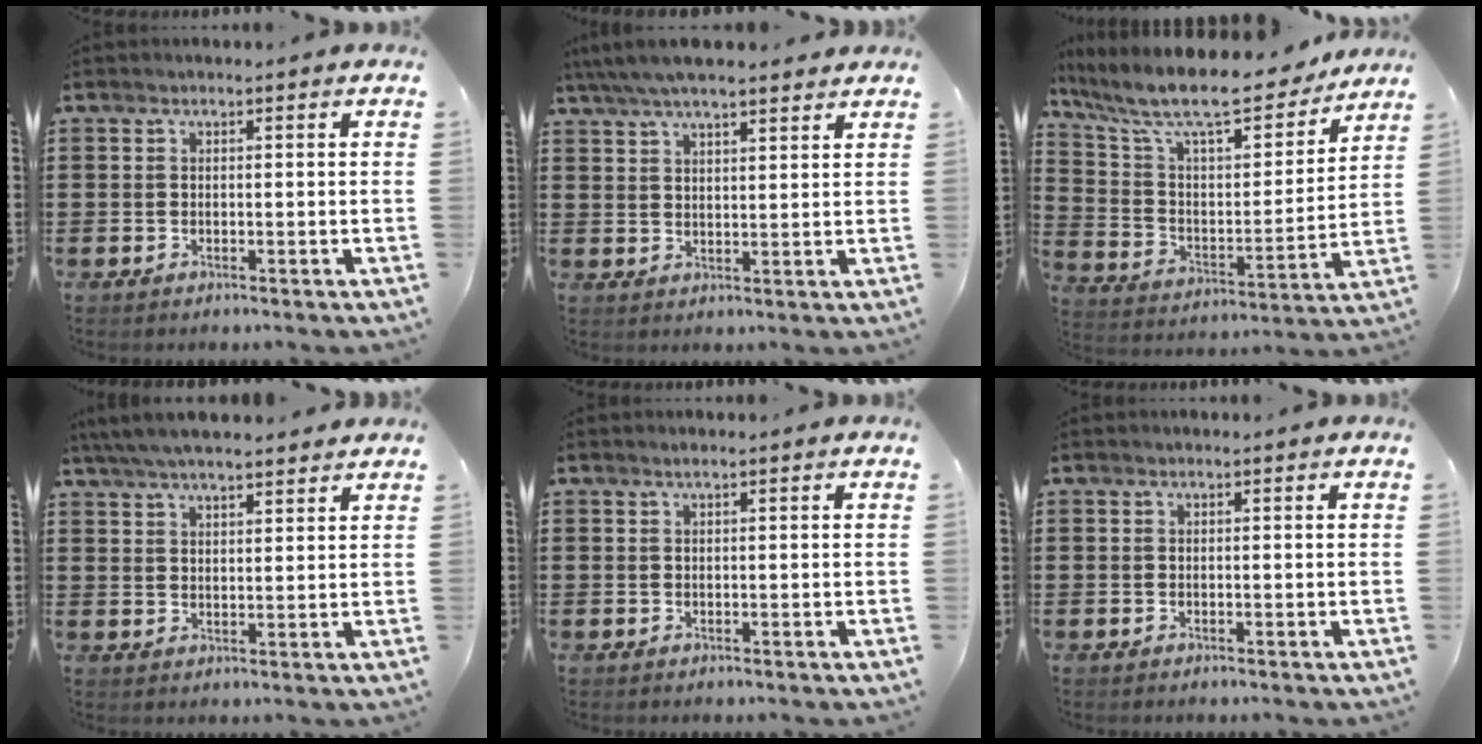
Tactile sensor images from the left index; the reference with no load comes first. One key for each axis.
{"total": 5.3, "fx": 4.7, "fy": 0.9, "fz": 2.4, "tx": -0.059, "ty": -0.006, "tz": 0.085}
{"total": 12.5, "fx": 10.3, "fy": 2.4, "fz": 6.6, "tx": -0.160, "ty": -0.066, "tz": 0.176}
{"total": 5.3, "fx": 4.9, "fy": 0.5, "fz": 1.9, "tx": -0.051, "ty": -0.009, "tz": 0.090}
{"total": 0.6, "fx": 0.4, "fy": -0.1, "fz": 0.5, "tx": -0.008, "ty": -0.001, "tz": 0.008}
{"total": 0.0}